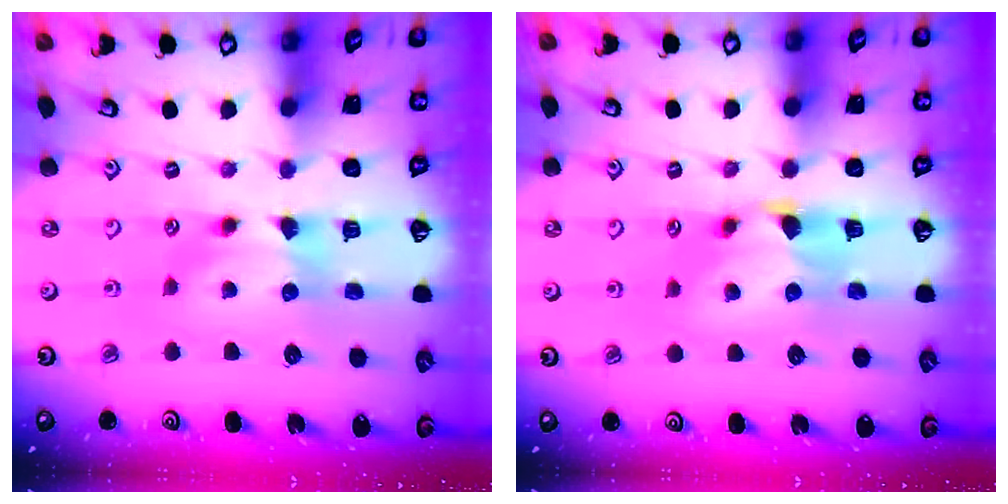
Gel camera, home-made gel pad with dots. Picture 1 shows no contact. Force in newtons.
{"total": 1.1, "press": 0.6, "slide": 0.9}